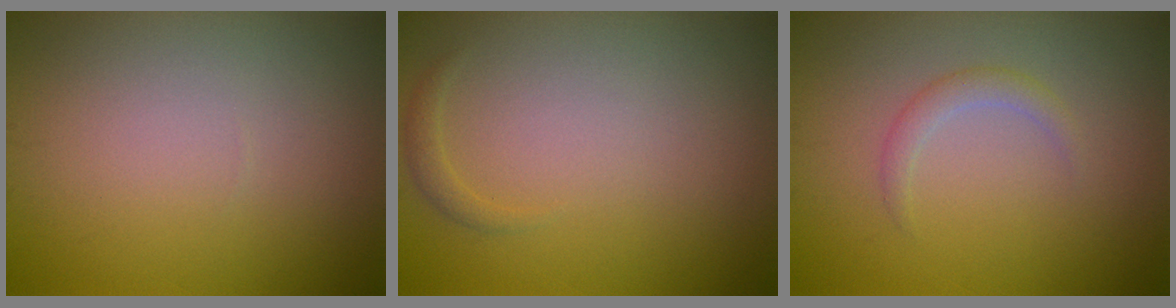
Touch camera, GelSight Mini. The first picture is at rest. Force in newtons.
{"total": 0.8, "press": 0.8, "slide": 0.0}
{"total": 1.4, "press": 1.4, "slide": 0.1}